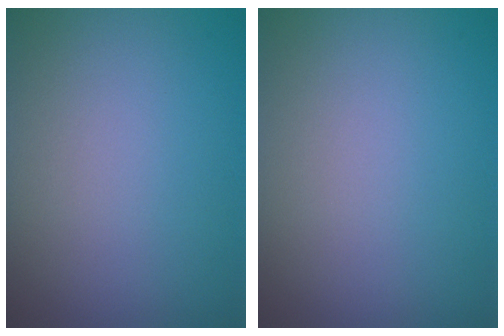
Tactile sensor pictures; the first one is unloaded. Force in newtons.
{"total": 0.0}